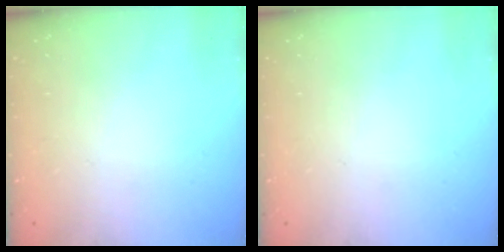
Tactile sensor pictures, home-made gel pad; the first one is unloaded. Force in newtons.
{"total": 0.0}